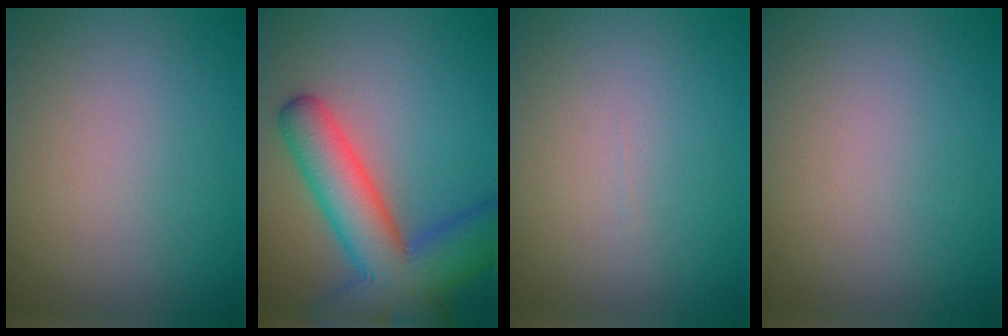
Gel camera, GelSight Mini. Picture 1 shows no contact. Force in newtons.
{"total": 9.9, "press": 9.9, "slide": 0.4}
{"total": 0.0}
{"total": 0.0}